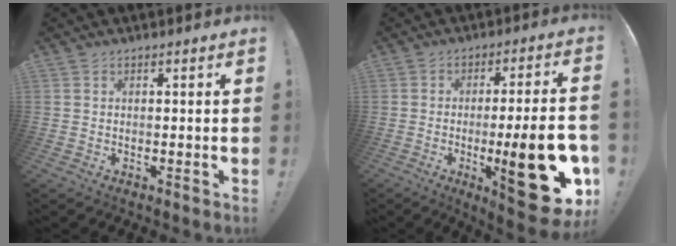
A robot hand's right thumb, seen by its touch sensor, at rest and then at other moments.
{"total": 21.9, "force": [-6.6, 5.2, 20.3], "torque": [-0.281, 0.018, -0.091]}